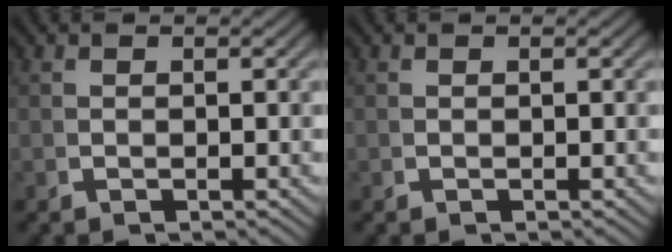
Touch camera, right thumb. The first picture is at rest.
{"total": 0.0}